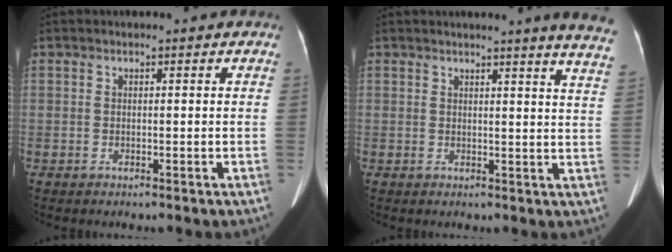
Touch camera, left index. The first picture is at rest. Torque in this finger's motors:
{"motor_torque": [0.99, -1.15, 0.26, 0.08]}